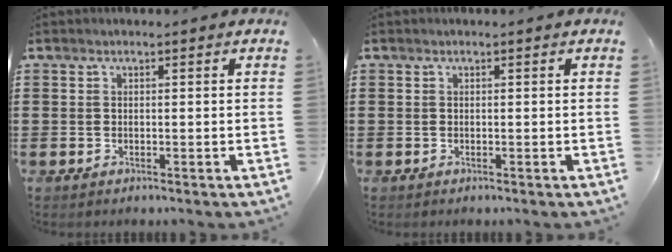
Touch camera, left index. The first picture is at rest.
{"total": 0.0}